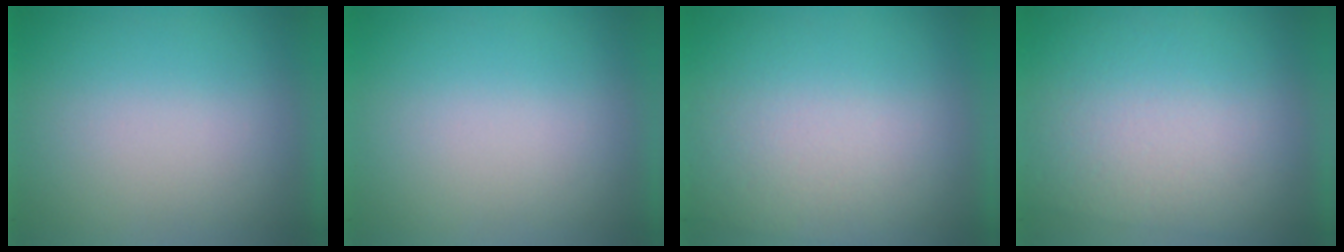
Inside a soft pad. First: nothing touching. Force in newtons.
{"total": 0.0}
{"total": 2.1}
{"total": 2.9}